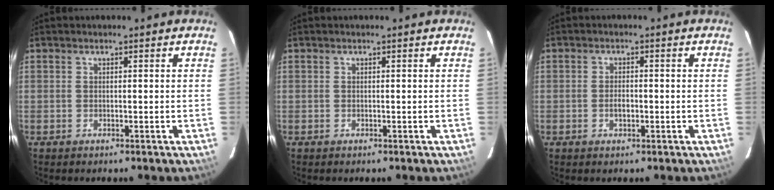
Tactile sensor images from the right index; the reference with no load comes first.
{"total": 0.0}
{"total": 2.1, "force": [-0.6, 1.2, 1.7], "torque": [-0.030, 0.003, -0.010]}